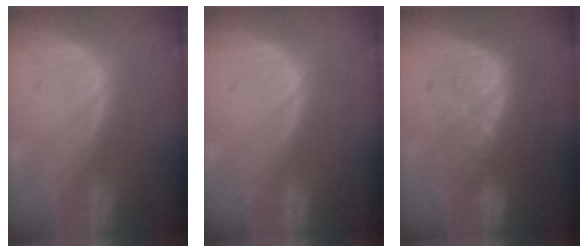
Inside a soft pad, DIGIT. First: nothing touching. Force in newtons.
{"total": 0.0}
{"total": 8.4, "press": 7.5, "slide": 3.9}